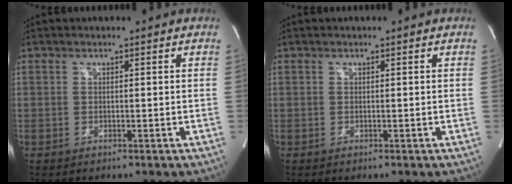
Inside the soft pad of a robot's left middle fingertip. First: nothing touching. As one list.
[{"total": 0.0}]